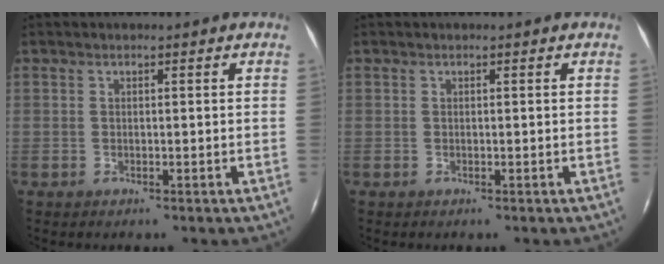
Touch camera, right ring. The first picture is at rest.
{"total": 0.0}